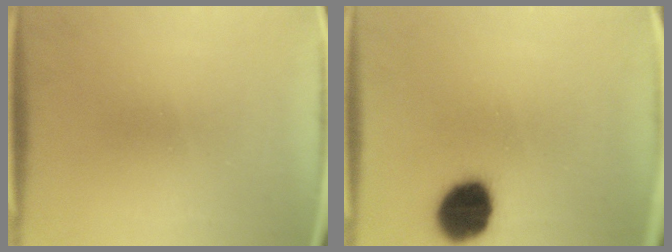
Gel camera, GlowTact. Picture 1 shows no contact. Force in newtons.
{"total": 13.3}